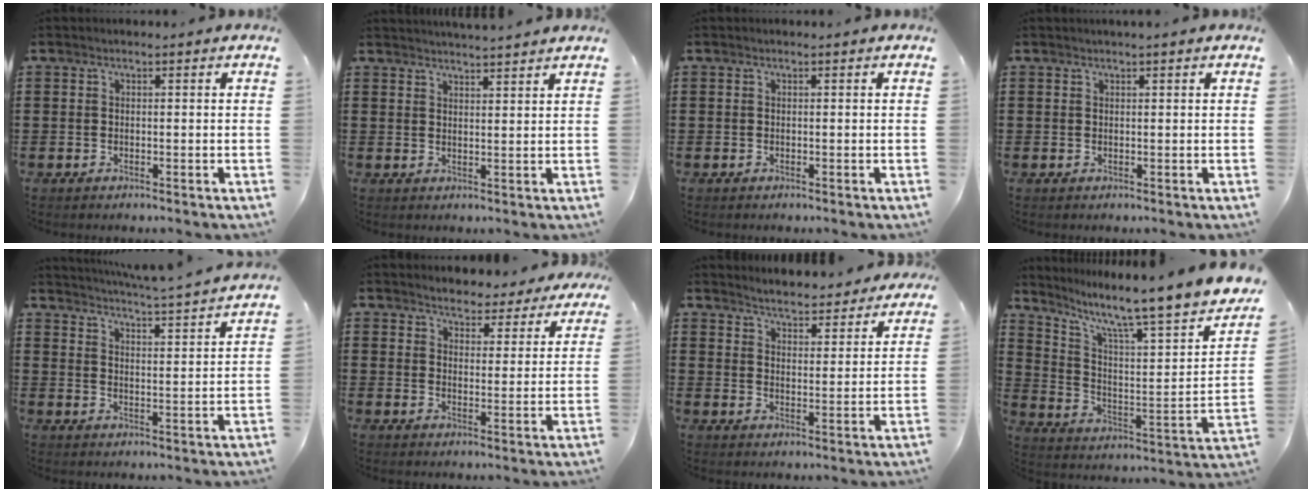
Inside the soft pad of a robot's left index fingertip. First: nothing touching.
{"total": 2.5, "force": [2.5, -0.3, -0.1], "torque": [-0.006, -0.009, 0.048]}
{"total": 0.0}
{"total": 0.5, "force": [0.5, 0.0, 0.2], "torque": [-0.005, -0.001, 0.010]}
{"total": 4.0, "force": [3.8, -0.9, 0.8], "torque": [-0.036, -0.036, 0.059]}
{"total": 3.7, "force": [3.7, 0.8, 0.0], "torque": [-0.019, -0.012, 0.065]}
{"total": 4.2, "force": [4.2, 0.0, 0.3], "torque": [-0.026, -0.028, 0.072]}
{"total": 9.3, "force": [7.6, 0.4, 5.4], "torque": [-0.113, -0.076, 0.111]}